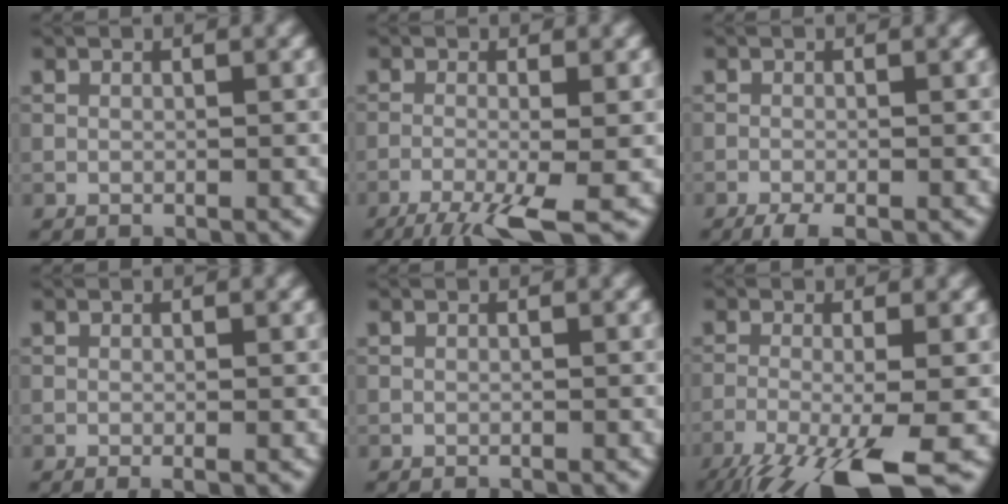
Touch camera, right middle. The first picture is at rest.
{"total": 6.7, "force": [-3.9, 1.5, 5.2], "torque": [-0.080, -0.006, -0.075]}
{"total": 2.0, "force": [-1.5, 0.4, 1.2], "torque": [-0.024, -0.005, -0.029]}
{"total": 0.7, "force": [-0.3, 0.1, 0.7], "torque": [-0.009, -0.006, -0.006]}
{"total": 0.7, "force": [-0.7, 0.1, 0.1], "torque": [0.003, -0.003, -0.011]}
{"total": 10.5, "force": [-6.2, 2.3, 8.2], "torque": [-0.144, -0.020, -0.110]}